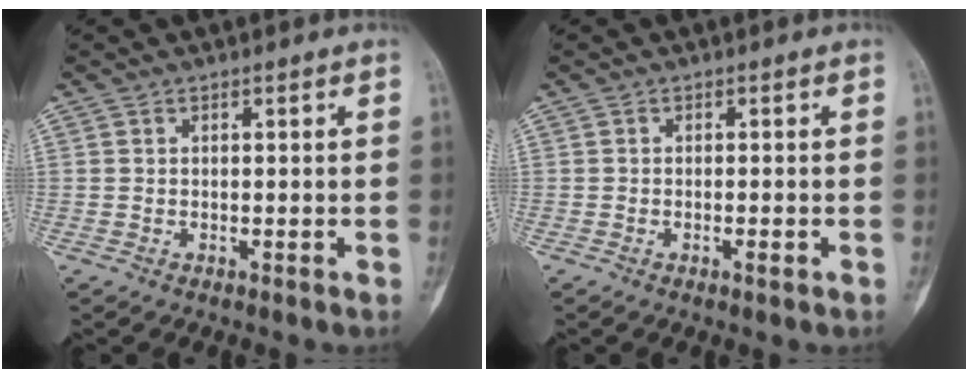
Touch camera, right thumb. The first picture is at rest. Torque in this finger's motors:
{"motor_torque": [-0.25, 0.05, -0.07, 0.28, -0.02]}